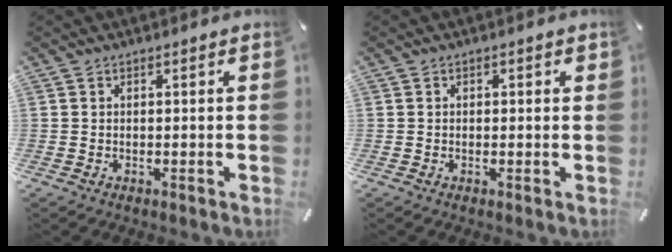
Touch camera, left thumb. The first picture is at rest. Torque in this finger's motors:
{"motor_torque": [-0.06, -0.33, 0.00, 0.16, -0.01]}